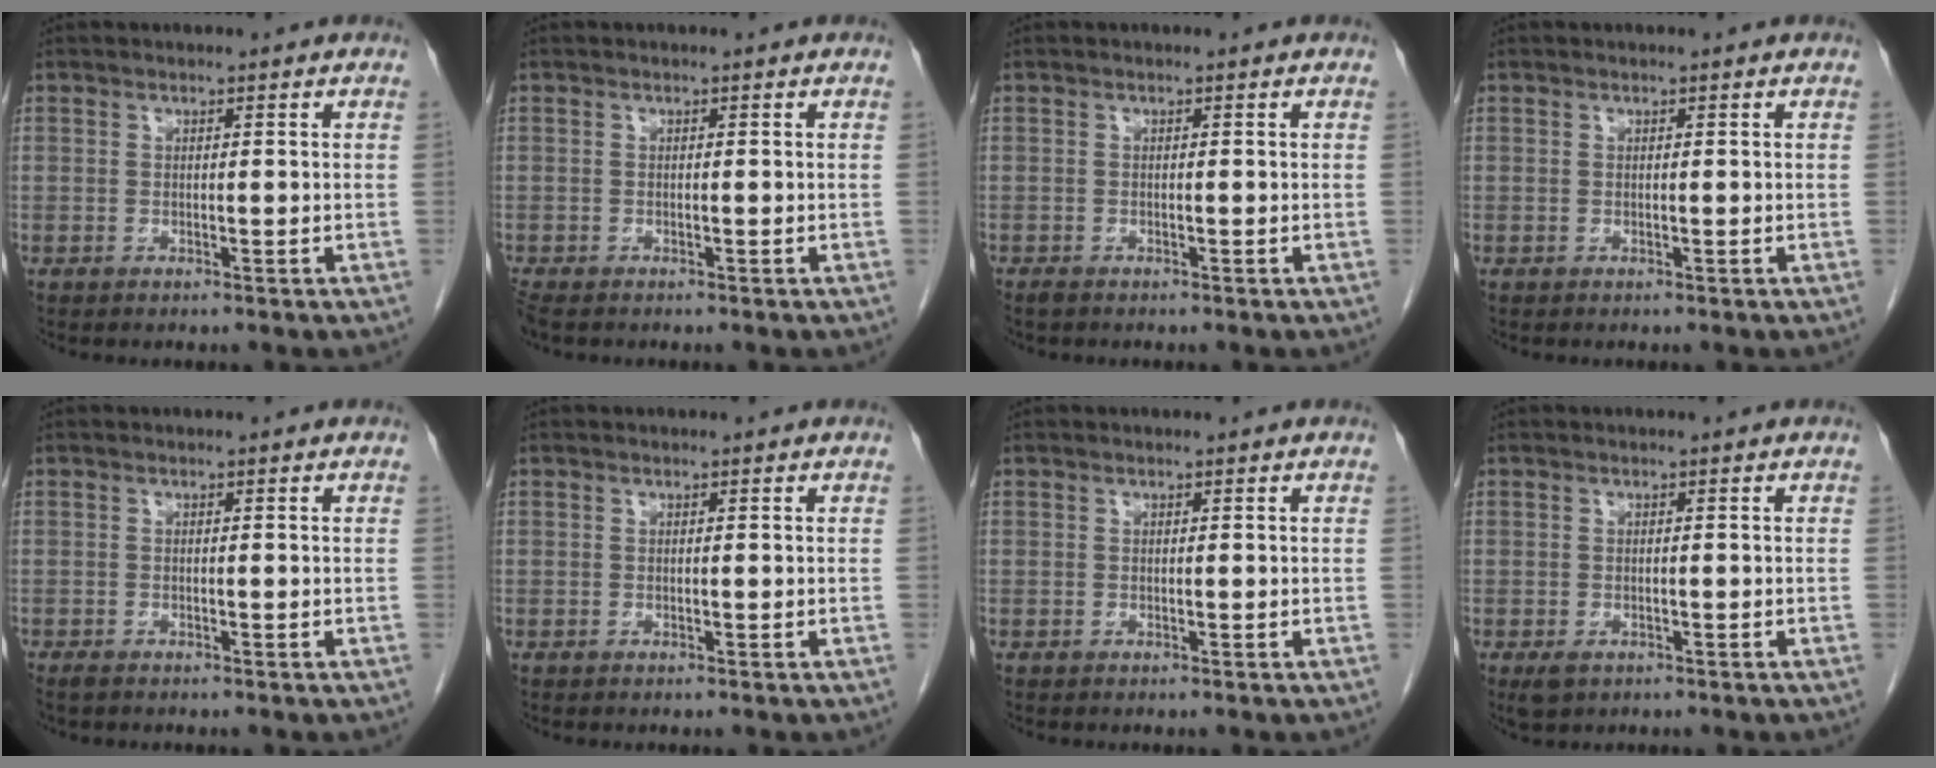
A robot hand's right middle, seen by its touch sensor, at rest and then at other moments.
{"total": 2.3, "force": [-1.8, 0.9, 1.1], "torque": [-0.028, -0.009, -0.031]}
{"total": 0.6, "force": [-0.5, 0.2, 0.2], "torque": [-0.011, -0.002, -0.011]}
{"total": 0.0}
{"total": 0.8, "force": [-0.7, 0.2, 0.3], "torque": [-0.013, -0.003, -0.013]}
{"total": 0.0}
{"total": 0.0}
{"total": 2.0, "force": [-1.1, 1.2, 1.2], "torque": [-0.026, -0.004, -0.009]}